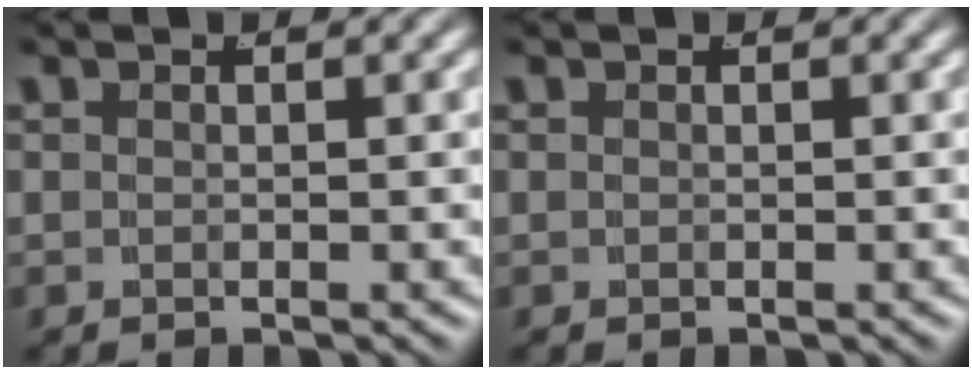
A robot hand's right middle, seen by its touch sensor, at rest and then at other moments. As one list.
[{"total": 0.0}]